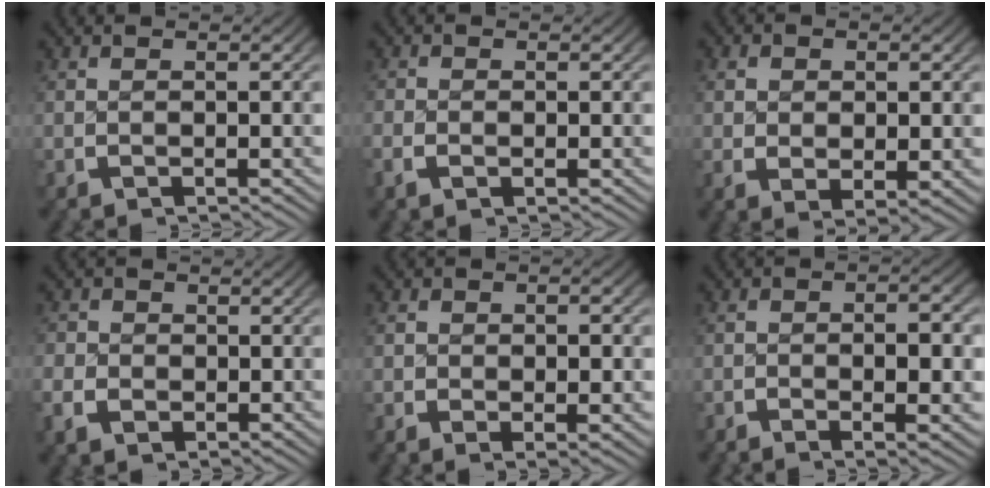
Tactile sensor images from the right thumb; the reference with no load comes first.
{"total": 1.1, "force": [-0.4, 0.7, 0.8], "torque": [-0.017, 0.002, -0.011]}
{"total": 2.8, "force": [0.4, 1.6, 2.3], "torque": [-0.045, -0.011, 0.016]}
{"total": 2.7, "force": [-0.5, 2.3, 1.3], "torque": [-0.024, 0.002, -0.009]}
{"total": 2.5, "force": [-0.2, 1.5, 2.0], "torque": [-0.035, -0.011, -0.001]}
{"total": 3.2, "force": [-0.7, 1.2, 2.9], "torque": [-0.044, -0.007, -0.014]}